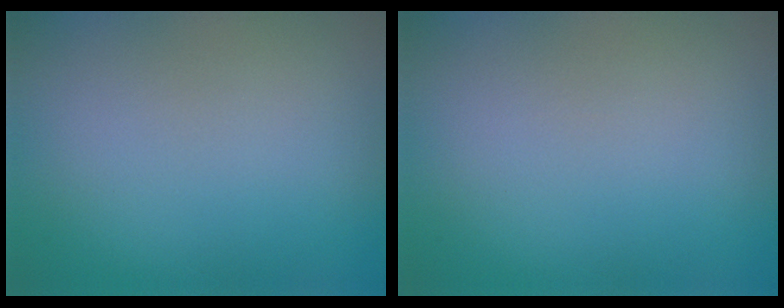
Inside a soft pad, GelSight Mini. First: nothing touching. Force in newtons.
{"total": 0.0}